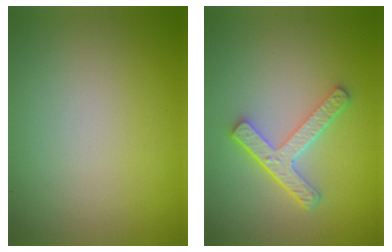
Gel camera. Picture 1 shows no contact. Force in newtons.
{"total": 4.3, "press": 3.2, "slide": 2.8}